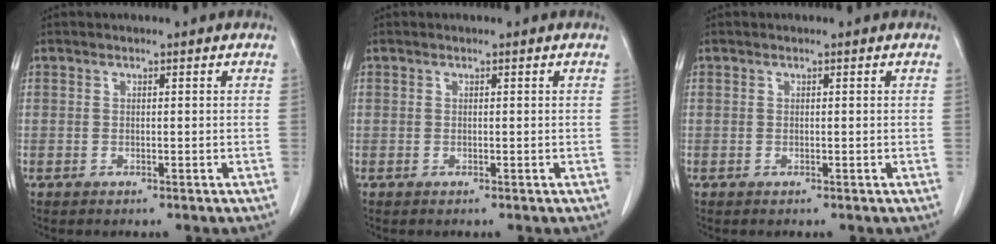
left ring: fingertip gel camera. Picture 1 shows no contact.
{"total": 0.0}
{"total": 0.0}